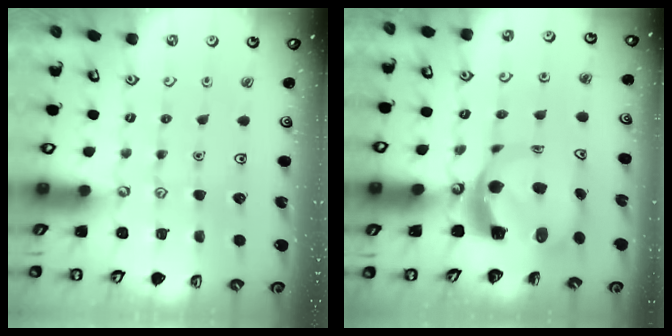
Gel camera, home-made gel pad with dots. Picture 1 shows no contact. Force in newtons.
{"total": 7.3, "press": 7.2, "slide": 1.2}